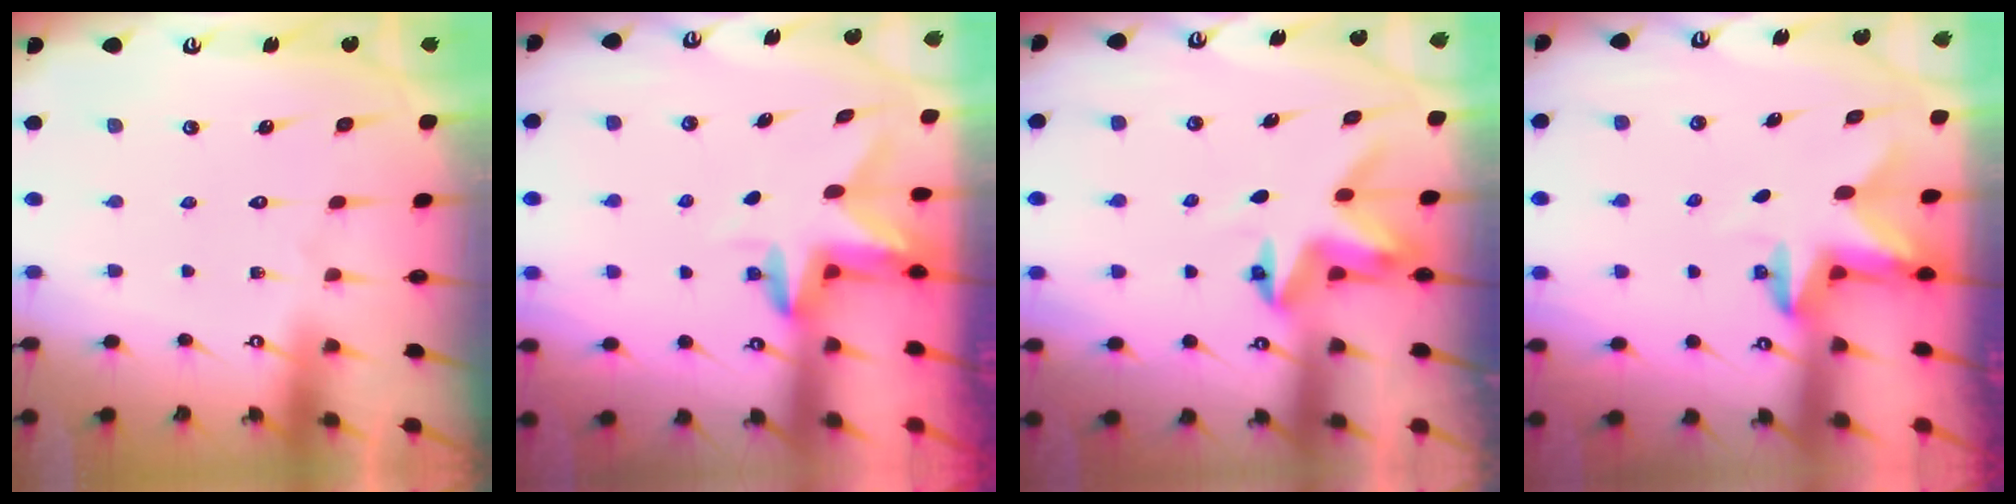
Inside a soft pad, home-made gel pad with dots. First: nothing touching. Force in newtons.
{"total": 3.0, "press": 3.0, "slide": 0.3}
{"total": 3.7, "press": 3.7, "slide": 0.4}
{"total": 2.8, "press": 2.8, "slide": 0.5}